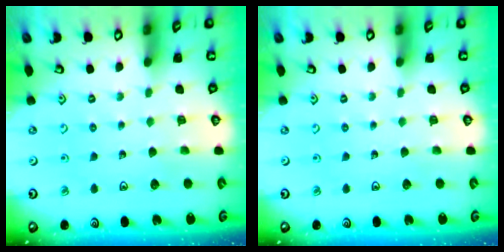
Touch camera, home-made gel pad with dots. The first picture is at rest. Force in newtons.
{"total": 0.0}